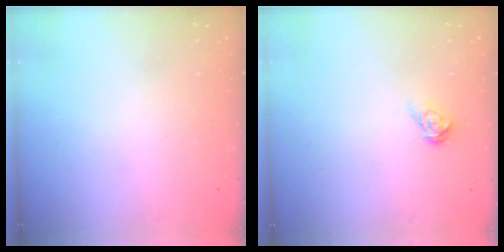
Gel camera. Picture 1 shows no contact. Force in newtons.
{"total": 6.2, "press": 6.2, "slide": 0.4}